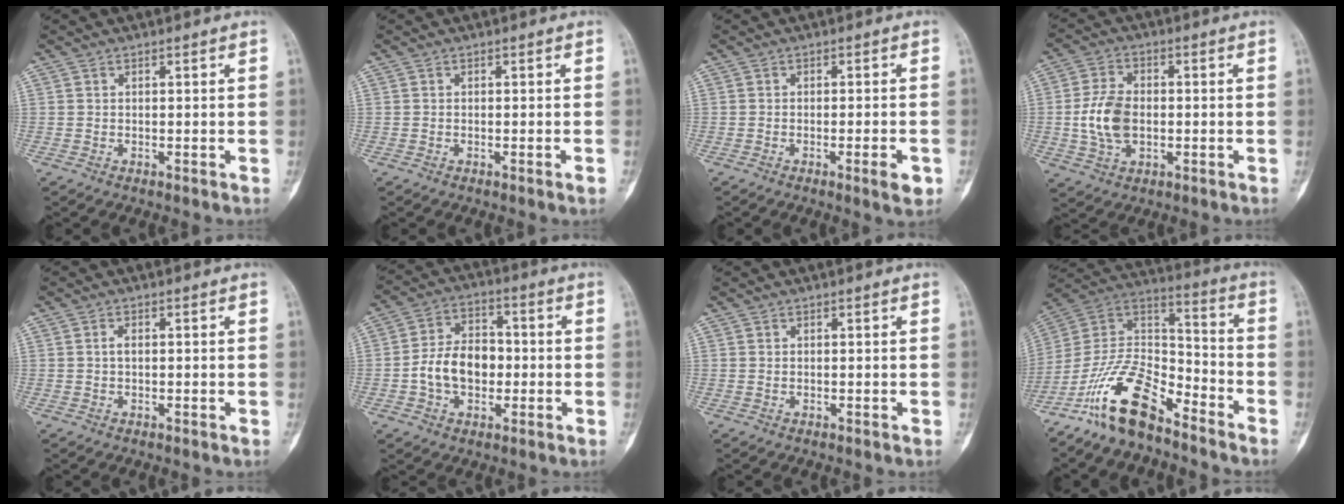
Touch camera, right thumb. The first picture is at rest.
{"total": 0.9, "force": [-0.5, -0.1, 0.7], "torque": [-0.015, -0.002, -0.006]}
{"total": 3.9, "force": [-1.6, 0.6, 3.5], "torque": [-0.048, 0.001, -0.021]}
{"total": 9.1, "force": [-0.8, 5.9, 6.9], "torque": [-0.131, 0.007, -0.014]}
{"total": 1.2, "force": [0.0, 0.7, 1.0], "torque": [-0.020, 0.002, -0.001]}
{"total": 10.6, "force": [-1.5, 7.5, 7.4], "torque": [-0.110, 0.028, -0.033]}
{"total": 0.0}
{"total": 16.3, "force": [-11.6, 6.4, 9.5], "torque": [-0.165, 0.090, -0.222]}